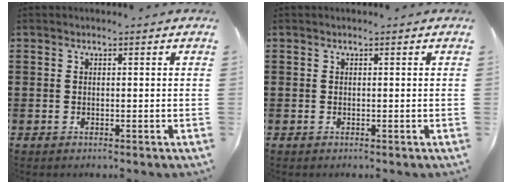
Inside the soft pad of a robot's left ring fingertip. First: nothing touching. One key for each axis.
{"total": 0.0}